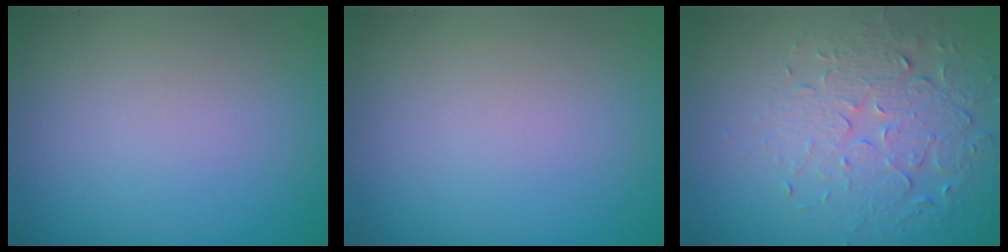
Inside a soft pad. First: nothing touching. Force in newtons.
{"total": 0.0}
{"total": 4.4, "press": 3.5, "slide": 2.7}